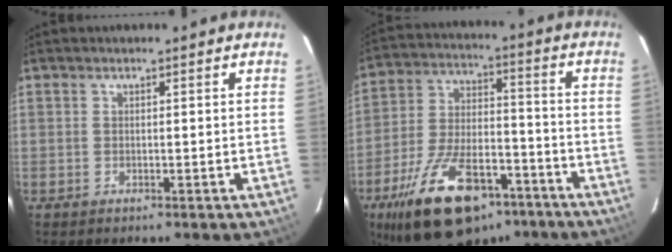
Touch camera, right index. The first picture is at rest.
{"total": 23.6, "force": [-15.2, 11.0, 14.4], "torque": [-0.278, -0.010, -0.235]}